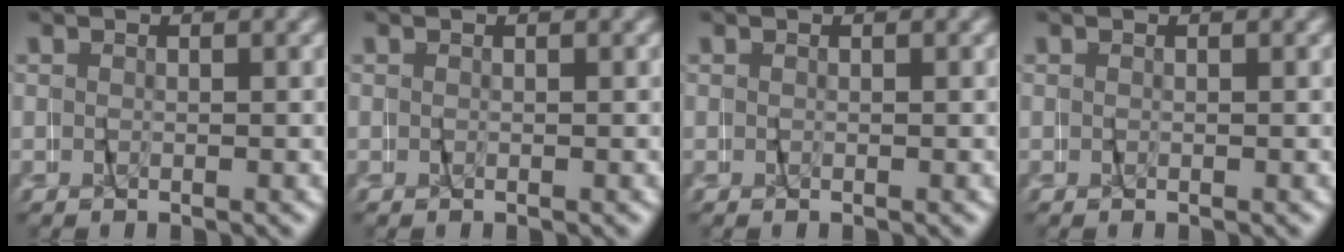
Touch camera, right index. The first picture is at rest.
{"total": 0.0}
{"total": 0.0}
{"total": 0.0}